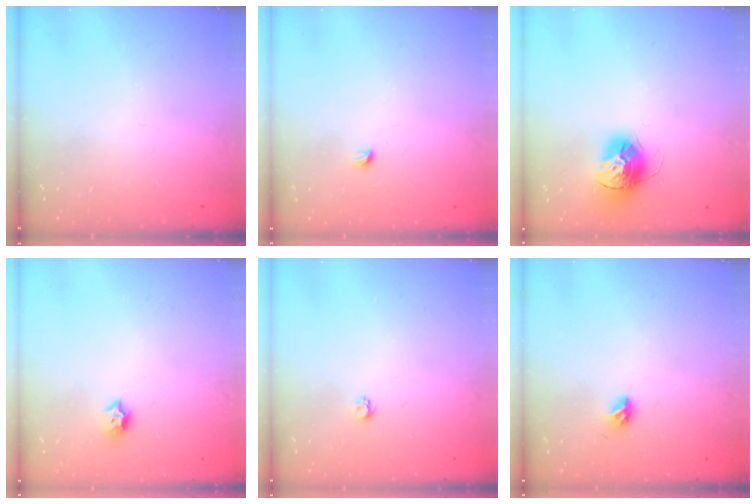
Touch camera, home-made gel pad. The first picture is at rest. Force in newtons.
{"total": 2.9, "press": 2.9, "slide": 0.4}
{"total": 13.5, "press": 13.5, "slide": 1.0}
{"total": 6.3, "press": 6.3, "slide": 0.2}
{"total": 3.2, "press": 3.2, "slide": 0.3}
{"total": 4.0, "press": 3.9, "slide": 1.0}